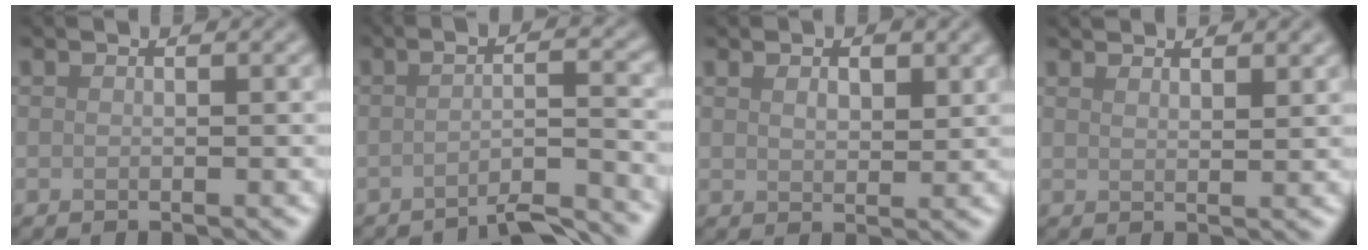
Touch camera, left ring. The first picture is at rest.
{"total": 5.1, "force": [-3.5, 0.7, 3.6], "torque": [-0.045, 0.006, -0.064]}
{"total": 2.6, "force": [1.3, 1.5, 1.7], "torque": [-0.030, -0.004, 0.027]}
{"total": 2.9, "force": [2.5, 0.7, 1.3], "torque": [-0.010, 0.006, 0.032]}